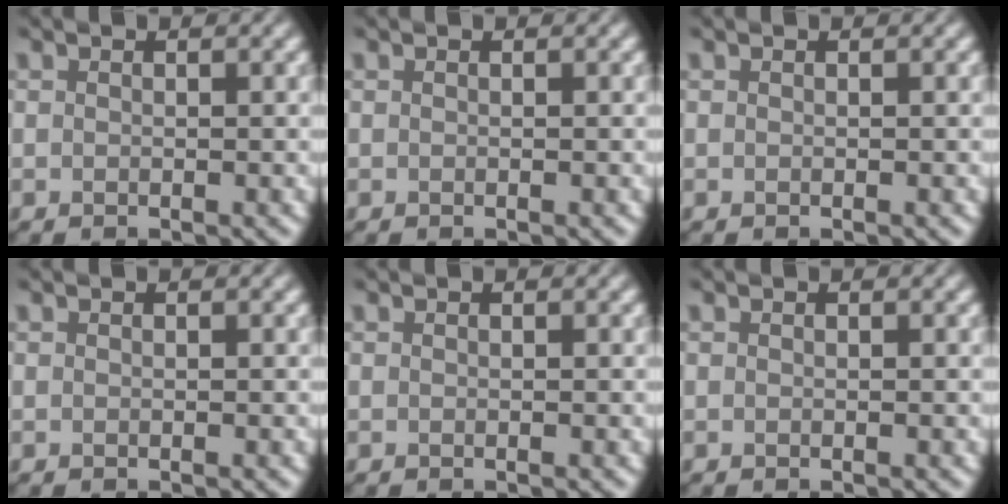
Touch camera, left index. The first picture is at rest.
{"total": 0.0}
{"total": 0.0}
{"total": 0.0}
{"total": 0.0}
{"total": 0.0}